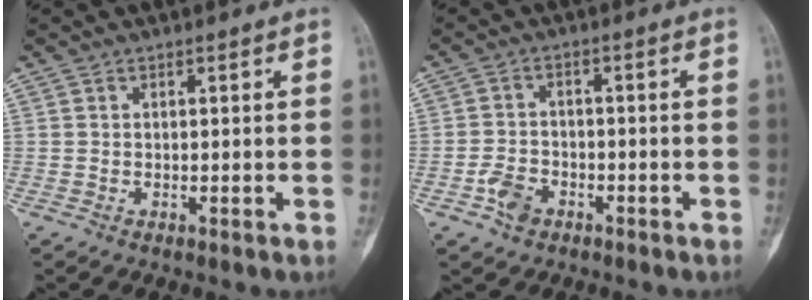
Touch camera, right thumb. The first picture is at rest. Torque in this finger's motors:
{"motor_torque": [0.65, 0.52, 0.00, 0.05, 0.00]}